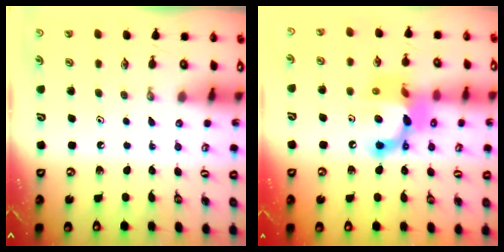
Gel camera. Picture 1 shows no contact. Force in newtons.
{"total": 14.6, "press": 14.5, "slide": 1.7}